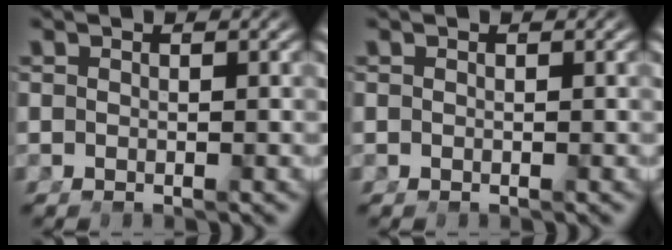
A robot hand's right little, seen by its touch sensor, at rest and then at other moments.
{"total": 0.0}